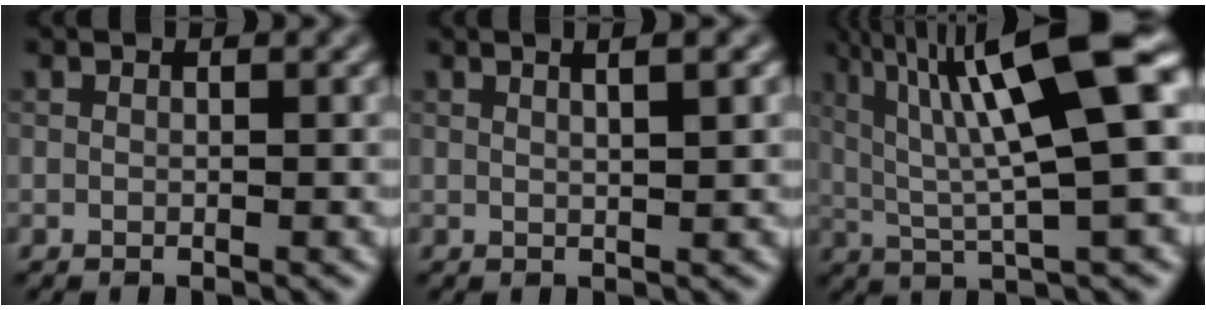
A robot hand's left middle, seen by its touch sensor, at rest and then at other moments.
{"total": 2.9, "force": [1.0, 1.0, 2.5], "torque": [-0.011, 0.013, -0.006]}
{"total": 12.3, "force": [3.3, 2.4, 11.6], "torque": [-0.187, 0.026, 0.063]}